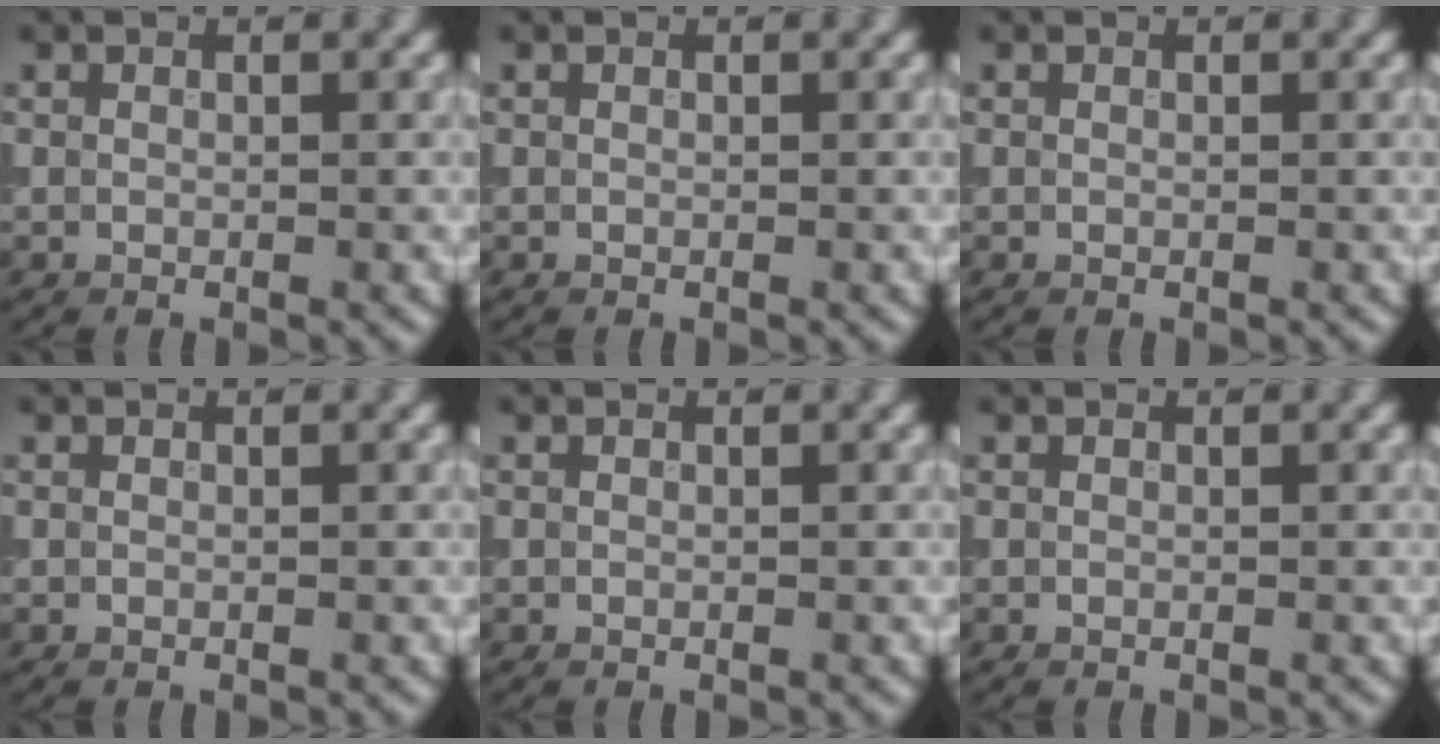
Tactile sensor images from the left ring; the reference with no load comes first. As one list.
[{"total": 0.0}, {"total": 0.0}, {"total": 0.0}, {"total": 0.0}, {"total": 0.0}]